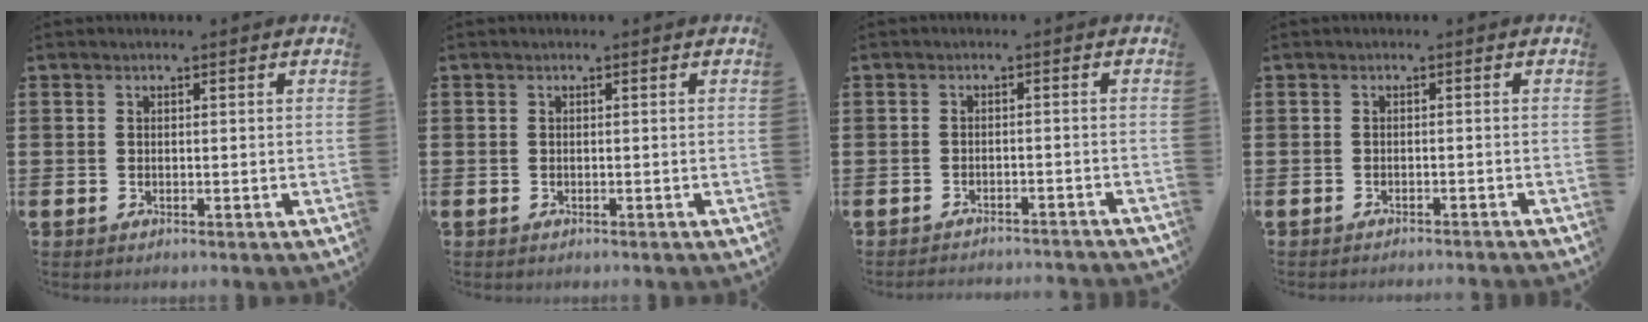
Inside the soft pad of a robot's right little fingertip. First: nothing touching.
{"total": 0.0}
{"total": 1.6, "force": [-1.6, -0.2, 0.0], "torque": [-0.002, 0.005, -0.034]}
{"total": 0.9, "force": [-0.8, -0.2, 0.0], "torque": [0.001, 0.002, -0.018]}